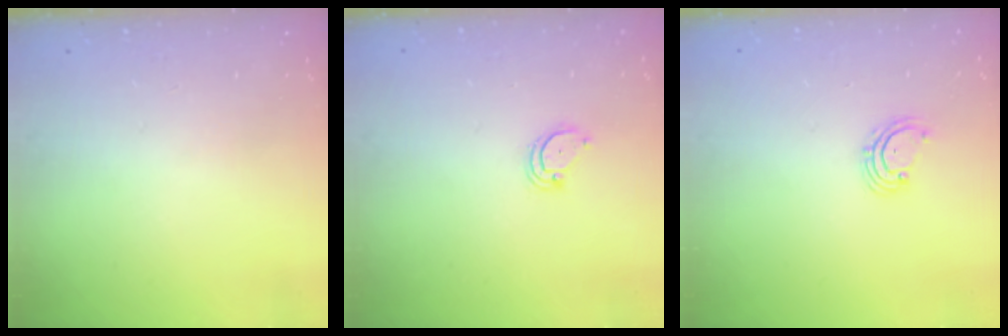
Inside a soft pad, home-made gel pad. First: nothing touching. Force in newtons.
{"total": 2.9, "press": 2.9, "slide": 0.2}
{"total": 2.5, "press": 2.4, "slide": 0.4}